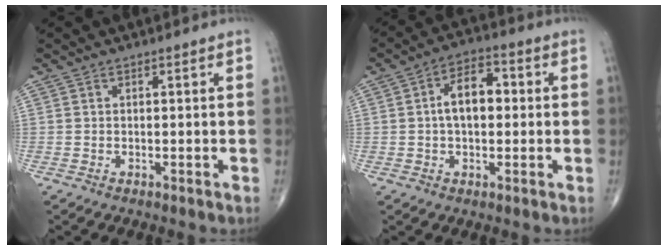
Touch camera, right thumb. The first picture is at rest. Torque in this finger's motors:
{"motor_torque": [0.07, 1.74, 0.69, -0.20, 0.08]}